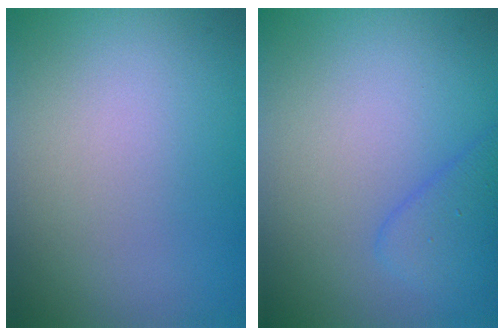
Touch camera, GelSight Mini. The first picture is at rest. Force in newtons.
{"total": 2.4, "press": 2.4, "slide": 0.1}